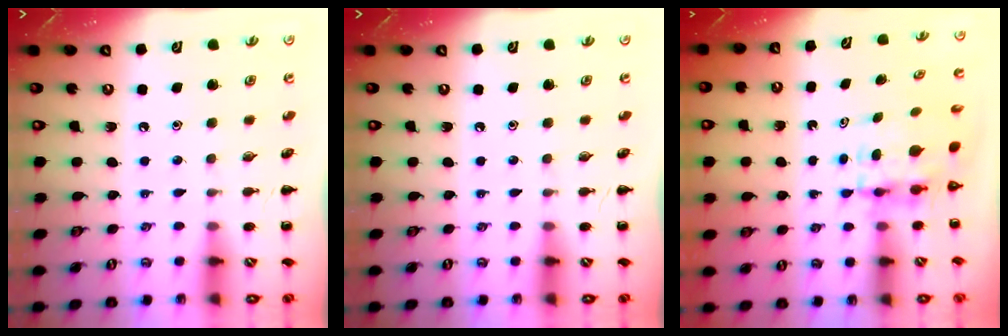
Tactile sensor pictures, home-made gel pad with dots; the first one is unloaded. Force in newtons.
{"total": 0.0}
{"total": 4.6, "press": 4.6, "slide": 0.5}